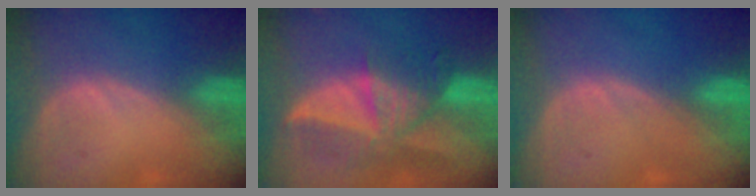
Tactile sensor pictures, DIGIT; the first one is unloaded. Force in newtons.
{"total": 9.2, "press": 8.3, "slide": 4.0}
{"total": 0.0}